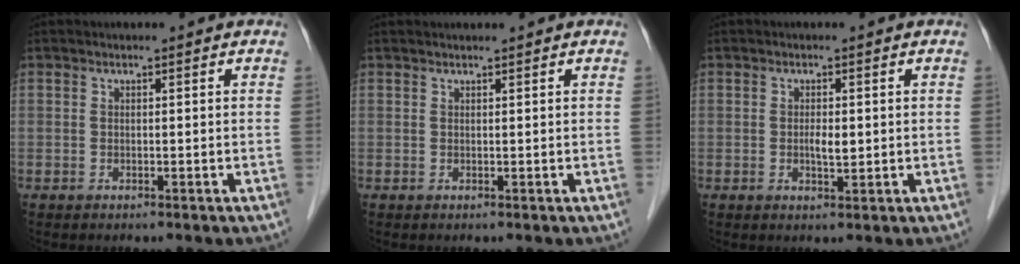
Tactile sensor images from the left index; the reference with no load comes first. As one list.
[{"total": 1.1, "force": [1.0, -0.1, 0.4], "torque": [-0.004, 0.014, 0.020]}, {"total": 2.0, "force": [0.0, 0.7, 1.8], "torque": [-0.034, 0.000, 0.000]}]